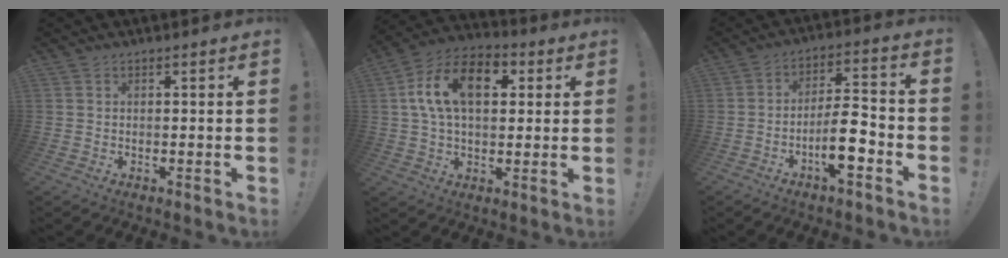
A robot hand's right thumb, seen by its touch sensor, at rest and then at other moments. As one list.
[{"total": 16.3, "force": [4.5, 9.7, 12.3], "torque": [-0.223, 0.009, 0.077]}, {"total": 11.6, "force": [-4.9, 3.7, 9.9], "torque": [-0.167, 0.022, -0.086]}]